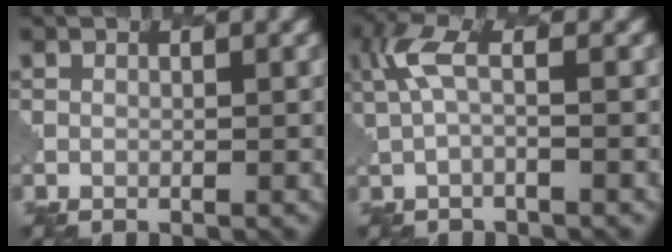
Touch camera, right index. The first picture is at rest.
{"total": 2.7, "force": [0.7, 0.6, 2.5], "torque": [-0.060, 0.003, 0.012]}